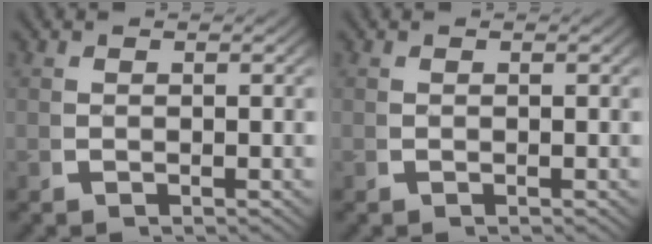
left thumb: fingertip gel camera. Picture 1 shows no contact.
{"total": 0.0}